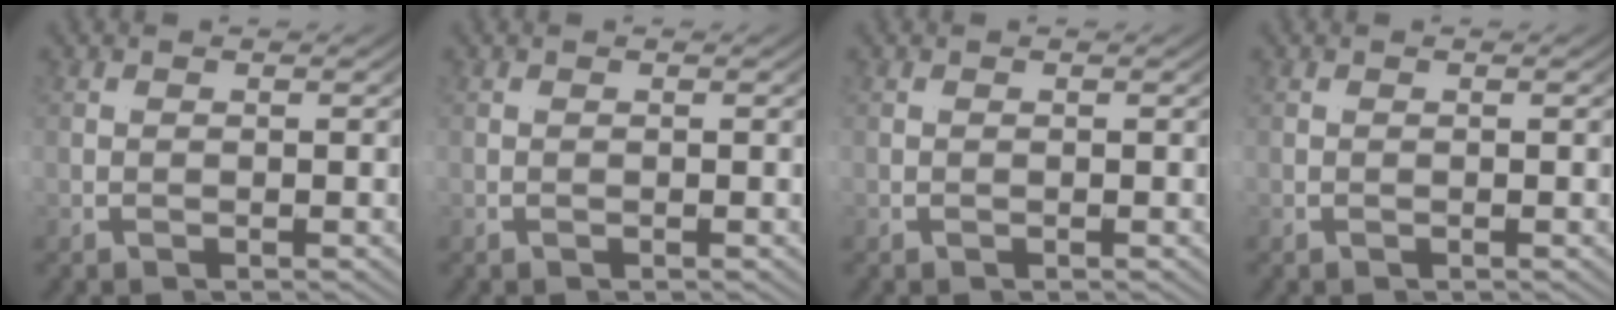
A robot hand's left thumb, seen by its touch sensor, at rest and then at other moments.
{"total": 0.0}
{"total": 0.0}
{"total": 0.0}